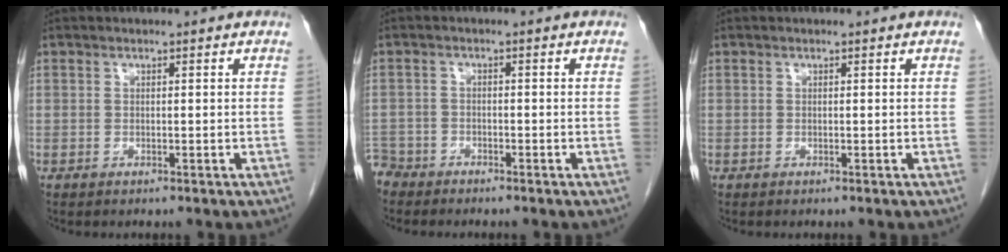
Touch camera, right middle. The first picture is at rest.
{"total": 3.5, "force": [-3.2, 1.3, -0.5], "torque": [0.006, -0.003, -0.068]}
{"total": 0.0}